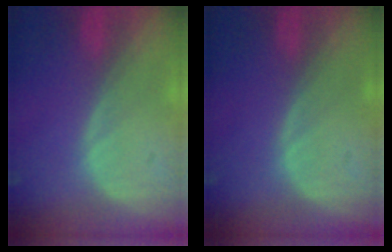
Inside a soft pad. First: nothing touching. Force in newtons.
{"total": 0.0}